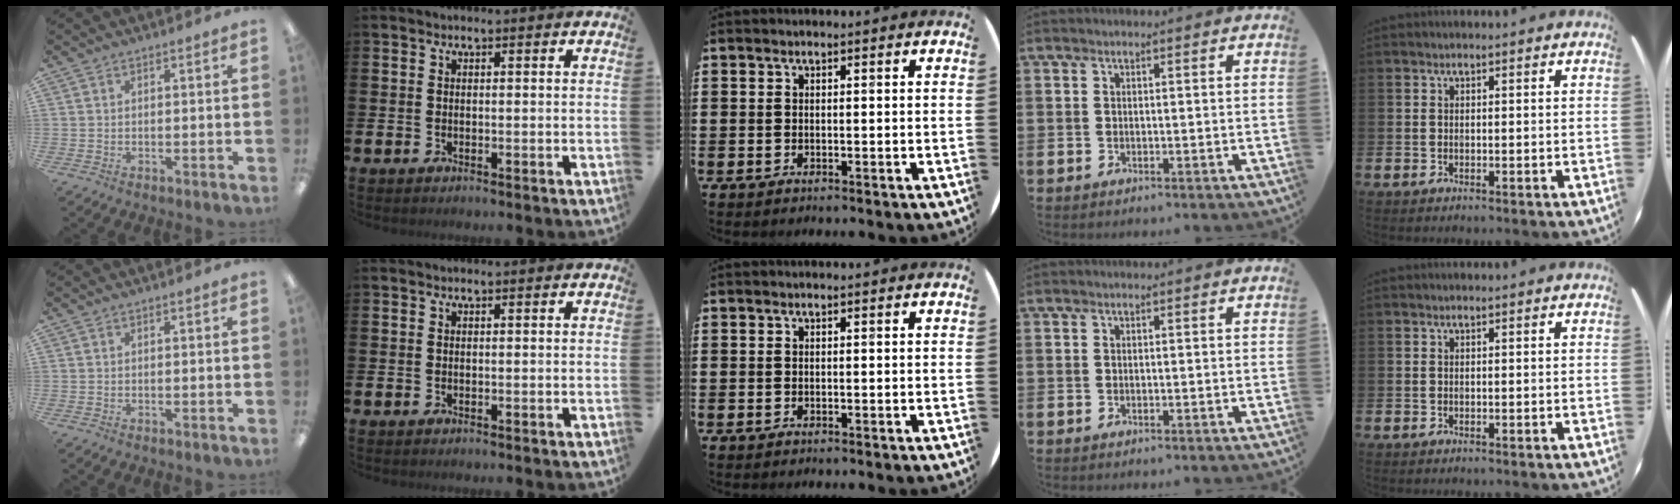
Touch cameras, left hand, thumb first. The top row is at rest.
{}